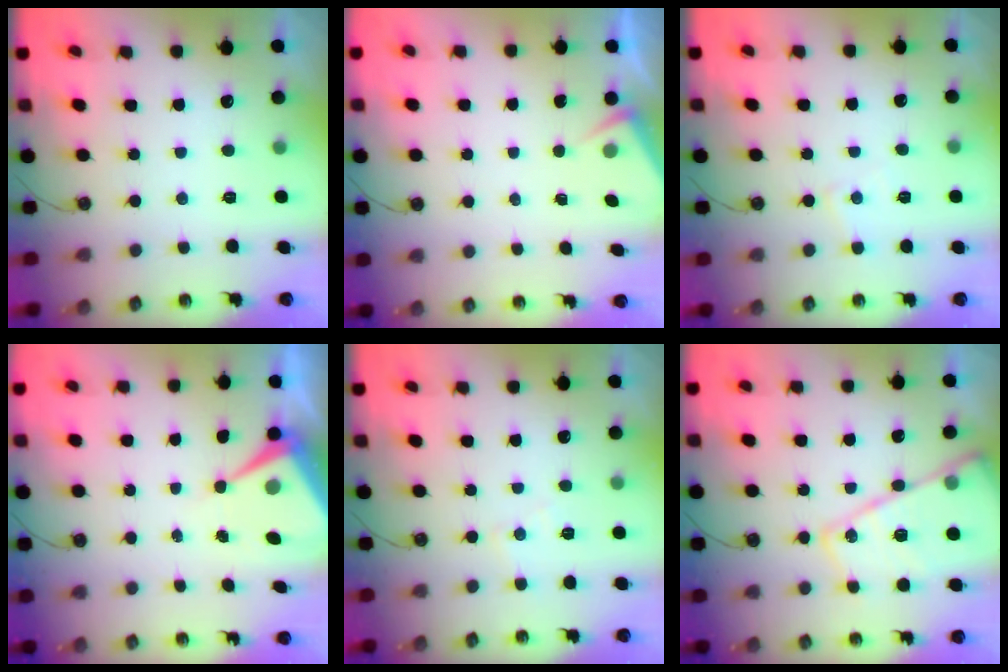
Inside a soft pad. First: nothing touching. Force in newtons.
{"total": 2.5, "press": 2.5, "slide": 0.4}
{"total": 4.8, "press": 4.8, "slide": 0.7}
{"total": 8.1, "press": 8.1, "slide": 0.4}
{"total": 6.0, "press": 6.0, "slide": 0.7}
{"total": 20.7, "press": 20.6, "slide": 2.0}